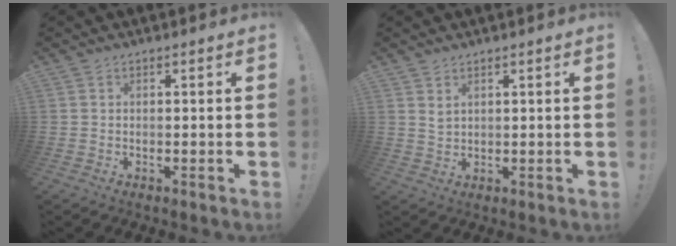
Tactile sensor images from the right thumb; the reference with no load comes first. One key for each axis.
{"total": 2.0, "fx": 1.5, "fy": 0.9, "fz": 1.1, "tx": -0.017, "ty": -0.008, "tz": 0.027}